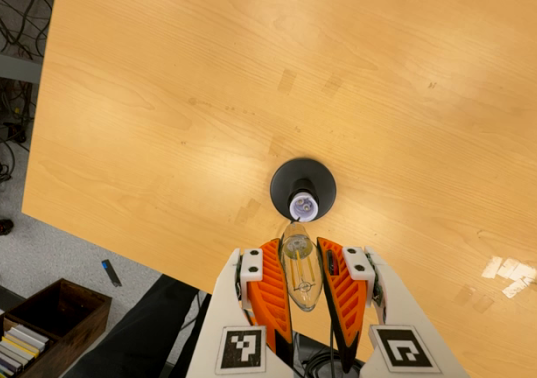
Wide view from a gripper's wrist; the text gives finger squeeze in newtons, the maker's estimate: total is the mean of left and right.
{"total": 21.3, "left": 23.9, "right": 18.6}